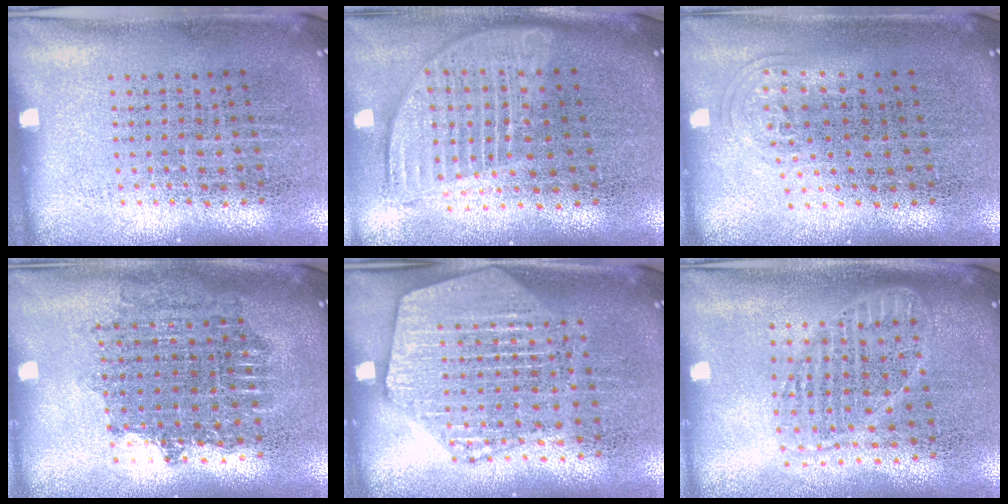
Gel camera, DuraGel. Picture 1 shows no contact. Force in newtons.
{"total": 1.8, "press": 1.5, "slide": 0.9}
{"total": 1.1, "press": 0.7, "slide": 0.7}
{"total": 1.7, "press": 1.4, "slide": 1.0}
{"total": 2.0, "press": 2.0, "slide": 0.2}
{"total": 1.8, "press": 1.6, "slide": 0.9}